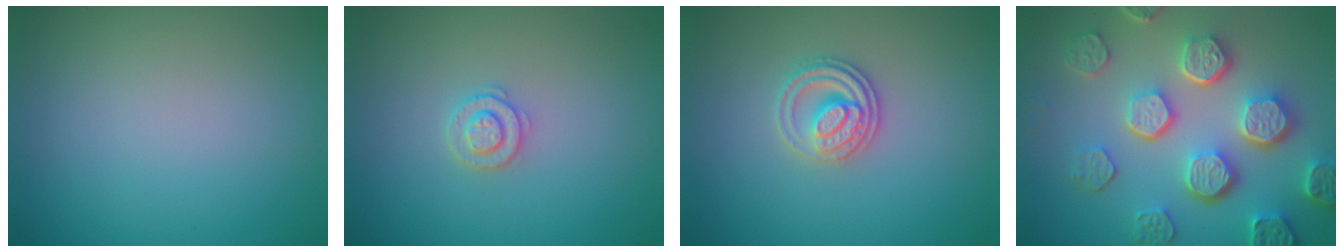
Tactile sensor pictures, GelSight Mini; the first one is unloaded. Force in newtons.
{"total": 2.0, "press": 1.9, "slide": 0.4}
{"total": 2.7, "press": 2.5, "slide": 0.9}
{"total": 7.9, "press": 6.0, "slide": 5.0}